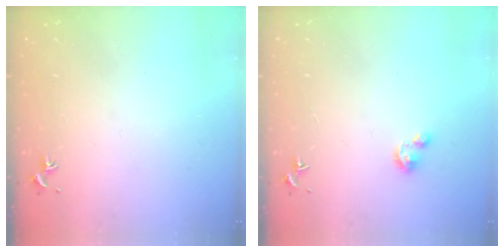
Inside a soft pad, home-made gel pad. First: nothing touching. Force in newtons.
{"total": 2.7, "press": 2.7, "slide": 0.3}